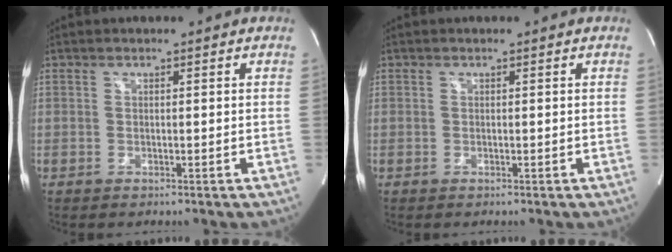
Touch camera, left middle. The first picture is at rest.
{"total": 0.0}